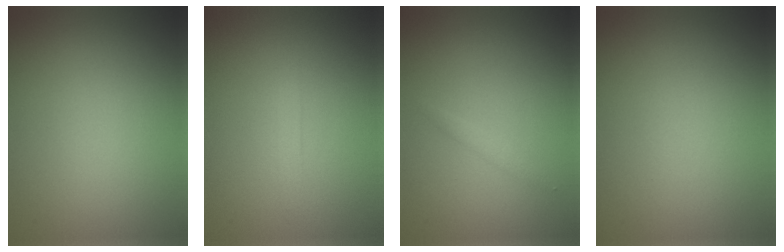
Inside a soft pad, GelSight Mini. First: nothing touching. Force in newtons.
{"total": 0.9, "press": 0.8, "slide": 0.1}
{"total": 0.8, "press": 0.8, "slide": 0.0}
{"total": 0.0}